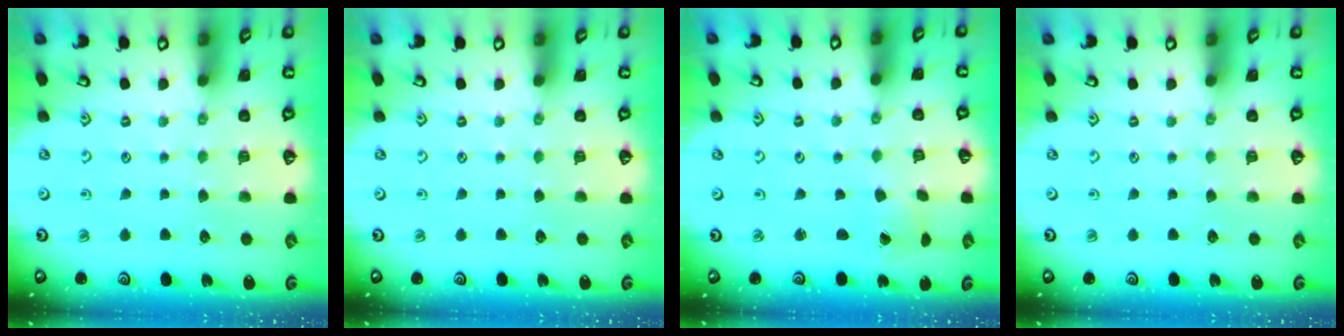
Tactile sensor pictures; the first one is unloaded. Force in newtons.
{"total": 0.0}
{"total": 1.1, "press": 1.0, "slide": 0.4}
{"total": 0.0}